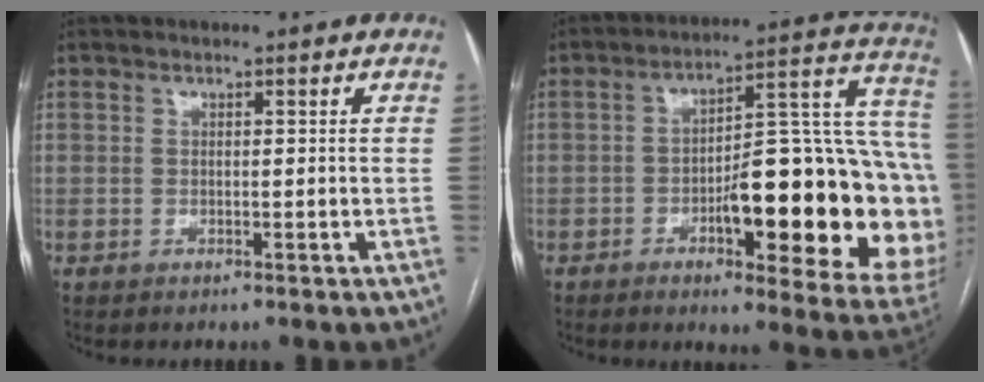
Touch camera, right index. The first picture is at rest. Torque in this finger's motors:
{"motor_torque": [2.06, -0.08, 1.05, 0.21]}